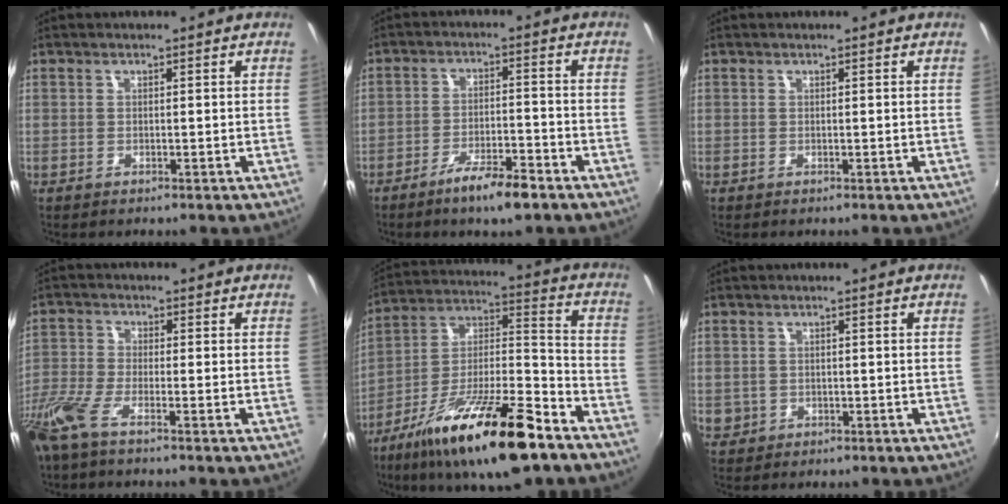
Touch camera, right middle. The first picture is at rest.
{"total": 7.4, "force": [-5.4, 1.2, 5.0], "torque": [-0.102, -0.004, -0.089]}
{"total": 0.0}
{"total": 7.5, "force": [-5.5, 1.0, 4.9], "torque": [-0.123, -0.023, -0.115]}
{"total": 22.9, "force": [-14.4, 5.9, 16.8], "torque": [-0.292, -0.015, -0.243]}
{"total": 4.7, "force": [-0.6, 4.5, 1.3], "torque": [-0.035, -0.001, 0.001]}